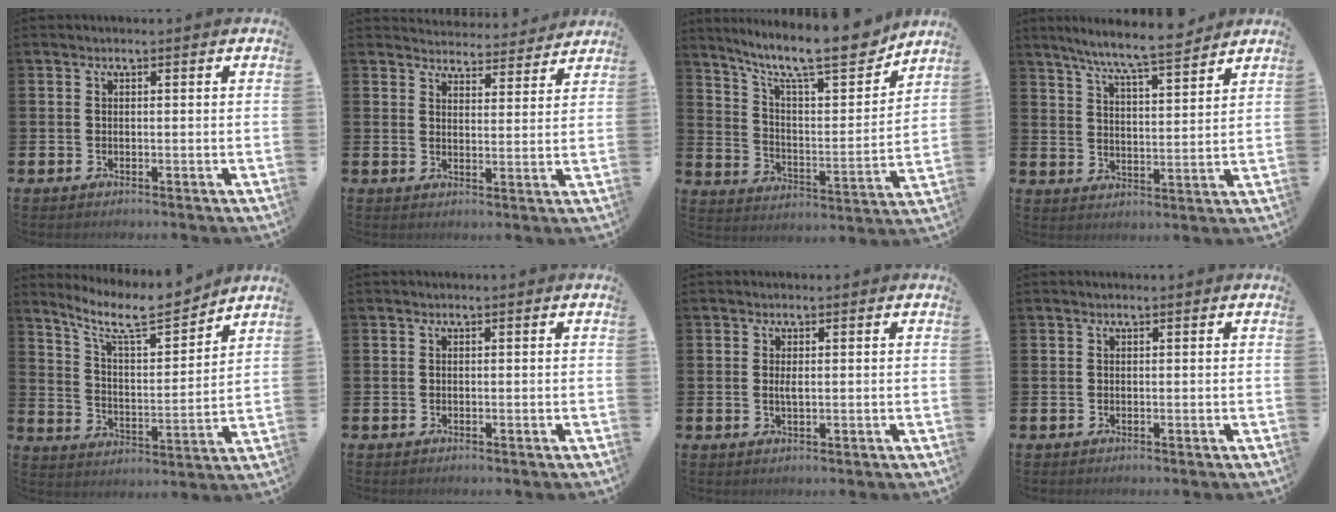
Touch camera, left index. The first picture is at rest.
{"total": 4.2, "force": [4.1, 0.9, -0.2], "torque": [0.002, -0.035, 0.069]}
{"total": 13.2, "force": [10.9, 2.9, 6.8], "torque": [-0.139, -0.070, 0.181]}
{"total": 7.8, "force": [7.3, -0.1, 2.8], "torque": [-0.078, -0.040, 0.128]}
{"total": 8.9, "force": [7.9, 1.8, 3.7], "torque": [-0.096, -0.049, 0.137]}
{"total": 0.0}
{"total": 1.3, "force": [0.2, 0.4, 1.2], "torque": [-0.019, 0.001, 0.002]}
{"total": 0.0}